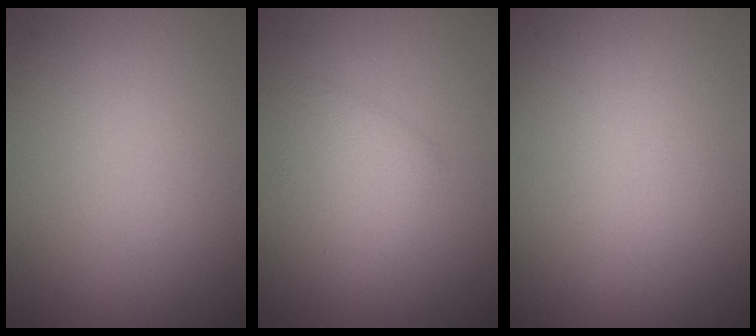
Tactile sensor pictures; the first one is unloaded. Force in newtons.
{"total": 2.4, "press": 2.4, "slide": 0.1}
{"total": 0.0}